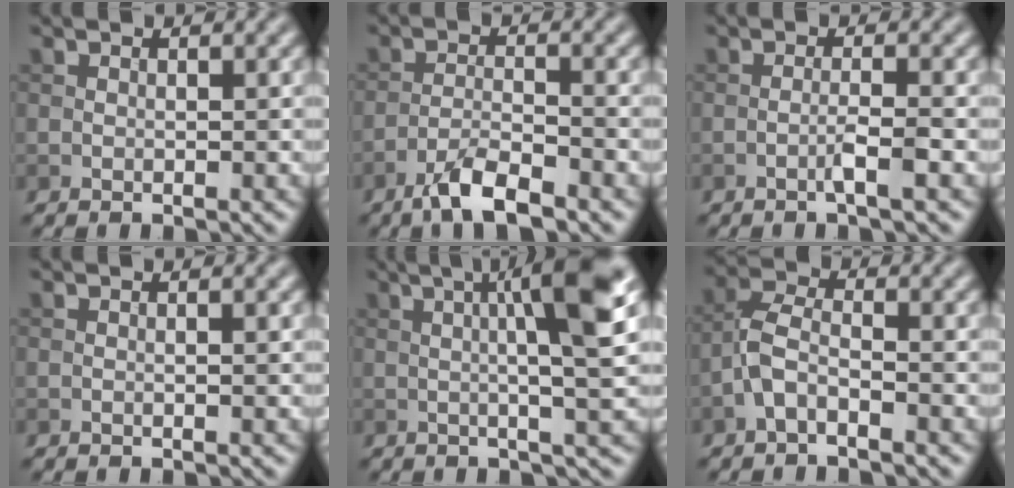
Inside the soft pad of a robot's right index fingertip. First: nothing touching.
{"total": 4.3, "force": [-3.2, 0.9, 2.8], "torque": [-0.054, 0.003, -0.066]}
{"total": 1.8, "force": [-0.9, 0.0, 1.6], "torque": [-0.030, 0.008, -0.022]}
{"total": 0.5, "force": [0.0, 0.1, 0.5], "torque": [-0.008, -0.002, 0.000]}
{"total": 8.4, "force": [1.6, 1.2, 8.2], "torque": [-0.110, 0.016, 0.023]}
{"total": 3.0, "force": [-1.6, 1.3, 2.2], "torque": [-0.051, 0.009, -0.042]}